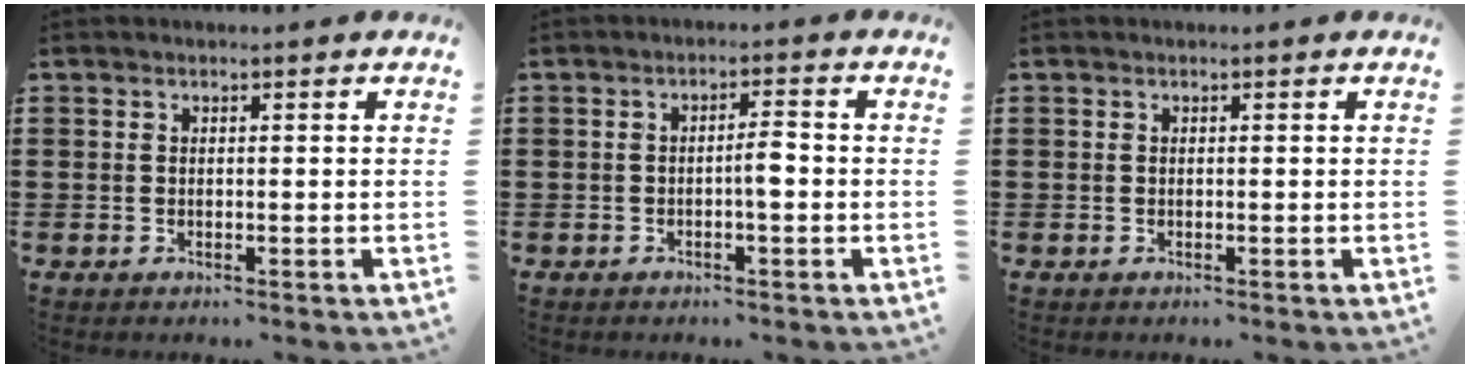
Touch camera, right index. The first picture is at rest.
{"total": 2.8, "force": [-0.6, 0.6, 2.7], "torque": [-0.049, 0.003, -0.011]}
{"total": 0.0}